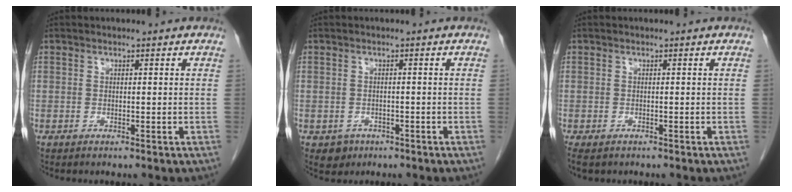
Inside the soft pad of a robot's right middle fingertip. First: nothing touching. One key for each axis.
{"total": 2.3, "fx": -1.2, "fy": 1.9, "fz": 0.4, "tx": -0.005, "ty": 0.006, "tz": -0.012}
{"total": 3.0, "fx": -2.2, "fy": 1.6, "fz": 1.3, "tx": -0.024, "ty": -0.006, "tz": -0.031}